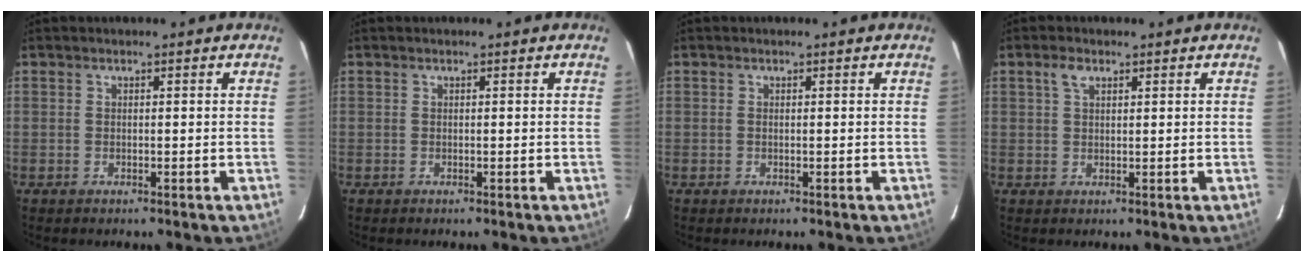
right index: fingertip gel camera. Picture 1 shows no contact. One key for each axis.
{"total": 0.0}
{"total": 0.0}
{"total": 2.3, "fx": 1.2, "fy": 1.3, "fz": 1.4, "tx": -0.027, "ty": 0.007, "tz": 0.023}